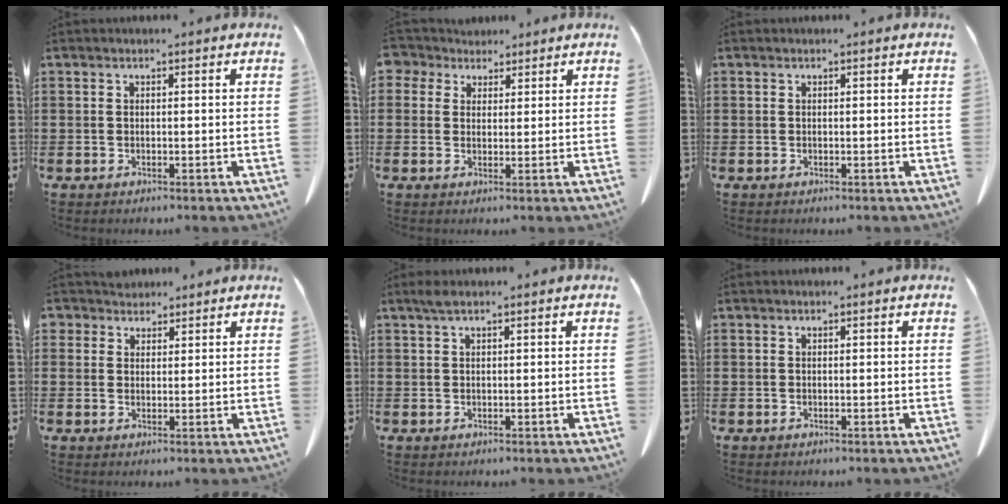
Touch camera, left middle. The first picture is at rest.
{"total": 3.4, "force": [2.3, 2.4, 0.5], "torque": [-0.017, 0.007, 0.039]}
{"total": 0.0}
{"total": 3.1, "force": [2.6, 1.8, 0.3], "torque": [-0.017, 0.007, 0.049]}
{"total": 1.2, "force": [0.6, 0.2, 1.0], "torque": [-0.022, 0.002, 0.011]}
{"total": 0.0}